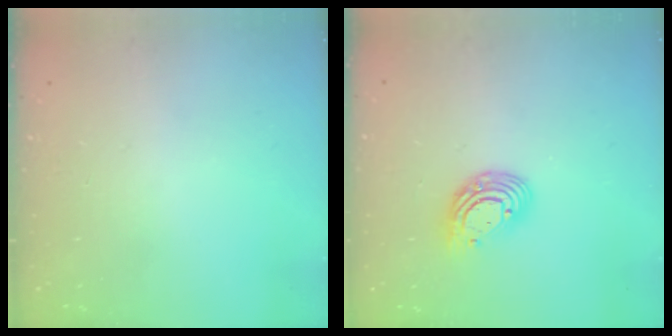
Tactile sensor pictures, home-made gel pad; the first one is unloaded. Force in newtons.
{"total": 9.4, "press": 9.4, "slide": 0.8}